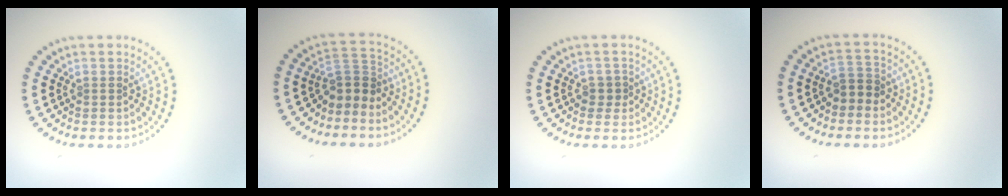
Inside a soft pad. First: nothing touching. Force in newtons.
{"total": 2.9, "press": 2.1, "slide": 2.0}
{"total": 0.8, "press": 0.4, "slide": 0.6}
{"total": 1.9, "press": 1.8, "slide": 0.7}